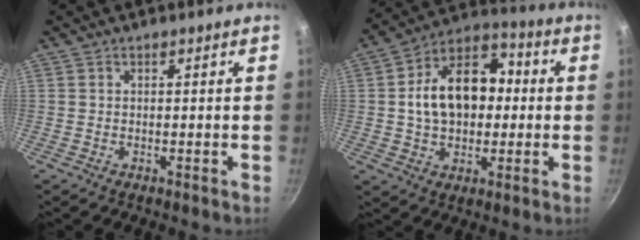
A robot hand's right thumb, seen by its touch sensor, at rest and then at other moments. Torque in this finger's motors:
{"motor_torque": [0.85, 3.35, 1.26, -0.16, 0.13]}